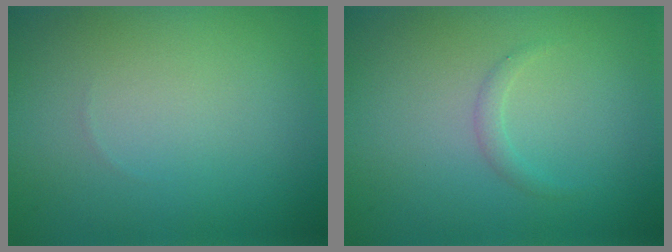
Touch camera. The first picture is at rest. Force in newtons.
{"total": 0.9, "press": 0.9, "slide": 0.0}